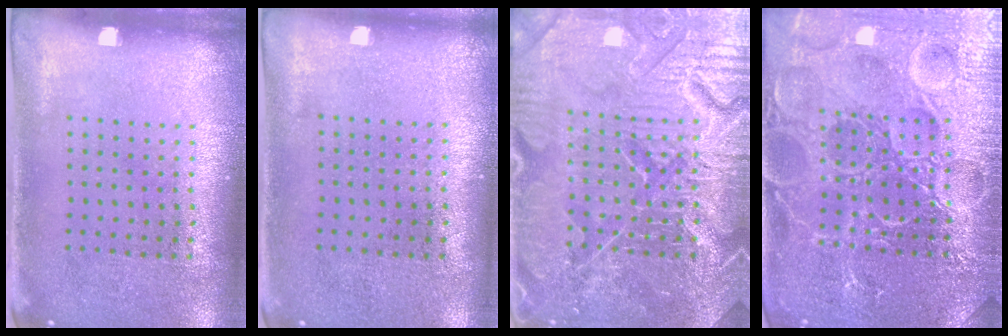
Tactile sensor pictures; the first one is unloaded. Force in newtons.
{"total": 0.0}
{"total": 7.2, "press": 7.2, "slide": 0.9}
{"total": 7.5, "press": 7.5, "slide": 1.0}